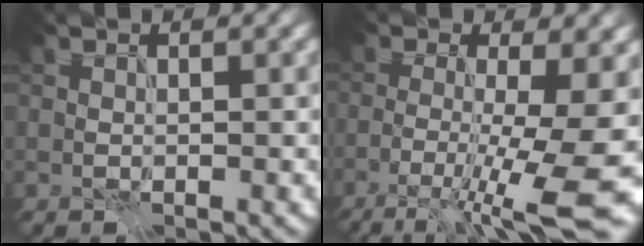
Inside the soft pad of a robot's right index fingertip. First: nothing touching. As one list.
[{"total": 11.5, "force": [-2.5, 2.6, 10.9], "torque": [-0.134, -0.009, -0.034]}]